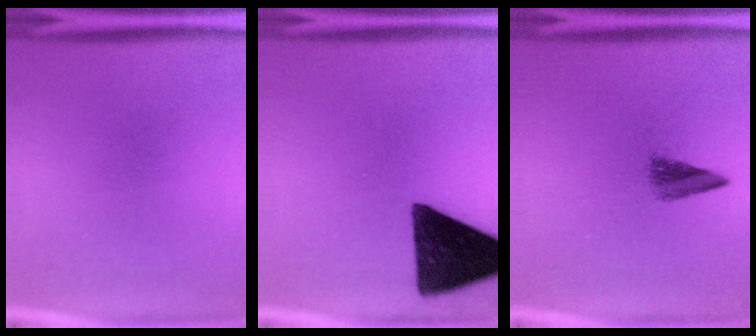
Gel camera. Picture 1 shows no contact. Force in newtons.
{"total": 15.0}
{"total": 2.9}